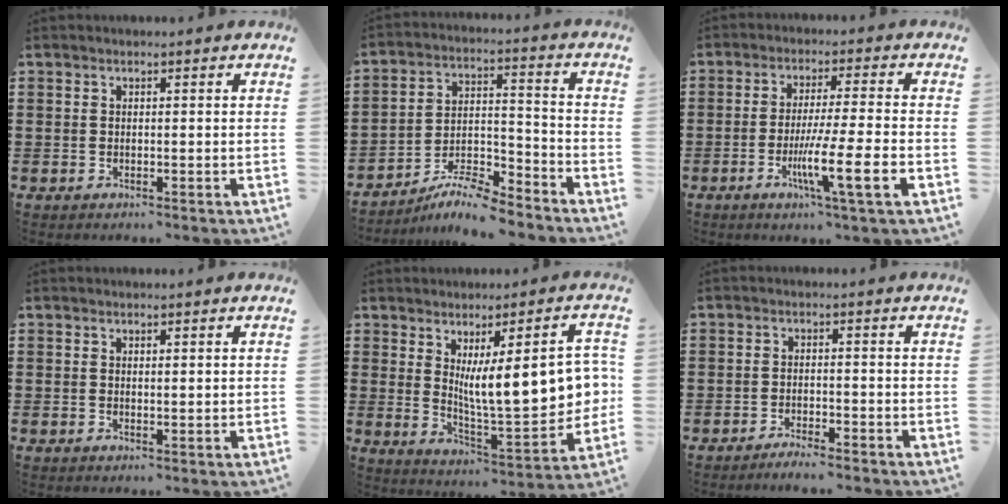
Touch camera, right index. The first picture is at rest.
{"total": 6.5, "force": [-6.1, 0.1, 2.3], "torque": [-0.045, 0.001, -0.117]}
{"total": 9.6, "force": [-3.5, 0.1, 9.0], "torque": [-0.167, -0.019, -0.064]}
{"total": 0.7, "force": [0.4, 0.2, 0.5], "torque": [-0.010, 0.003, 0.007]}
{"total": 13.2, "force": [2.3, 3.3, 12.6], "torque": [-0.196, -0.010, 0.042]}
{"total": 2.0, "force": [-1.9, -0.1, 0.5], "torque": [-0.010, 0.004, -0.038]}